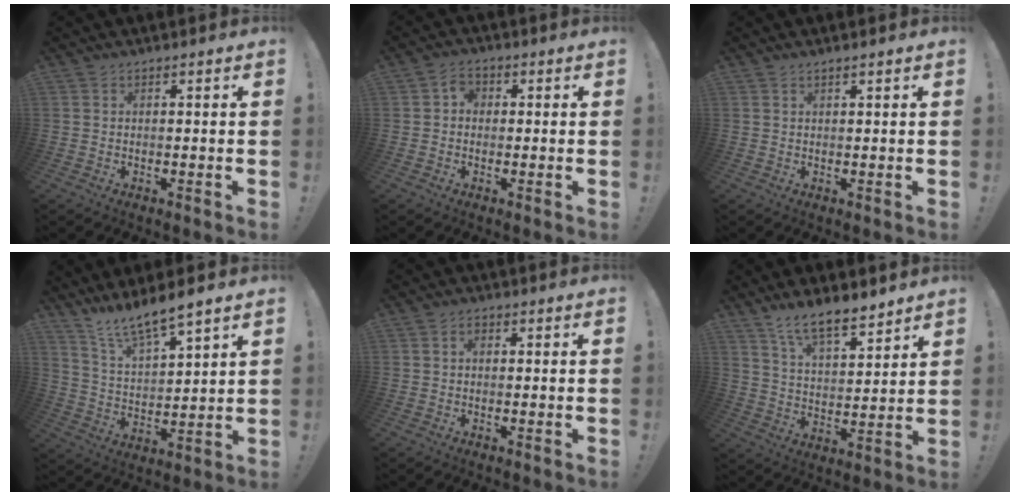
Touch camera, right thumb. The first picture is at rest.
{"total": 3.6, "force": [-0.1, 2.9, 2.1], "torque": [-0.036, 0.009, -0.001]}
{"total": 1.0, "force": [0.8, 0.0, 0.6], "torque": [-0.021, 0.004, 0.016]}
{"total": 9.9, "force": [9.0, 1.2, 3.9], "torque": [-0.082, -0.069, 0.161]}
{"total": 1.3, "force": [0.1, 1.0, 0.9], "torque": [-0.009, 0.001, 0.000]}
{"total": 11.2, "force": [9.1, 3.2, 5.6], "torque": [-0.102, -0.056, 0.166]}